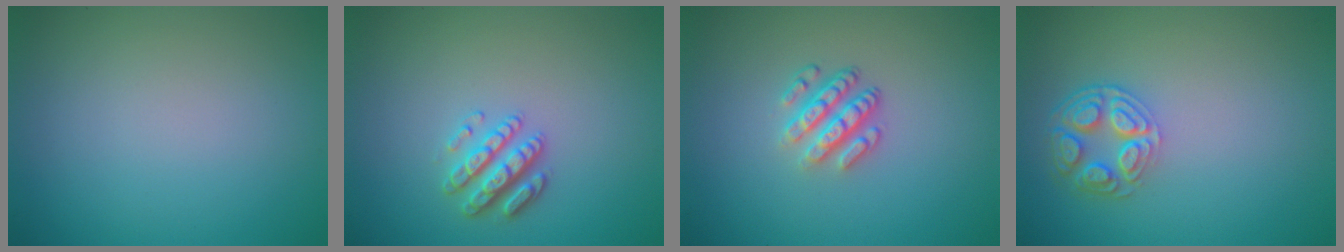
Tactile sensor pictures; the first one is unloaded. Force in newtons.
{"total": 2.8, "press": 2.7, "slide": 0.8}
{"total": 3.5, "press": 2.6, "slide": 2.3}
{"total": 4.3, "press": 3.4, "slide": 2.7}